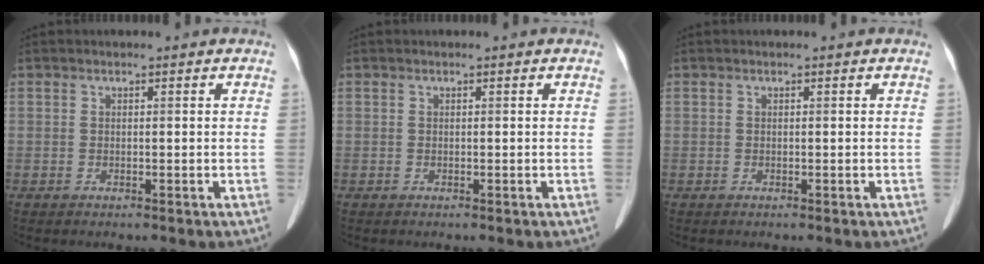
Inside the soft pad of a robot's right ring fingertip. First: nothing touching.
{"total": 0.0}
{"total": 0.0}